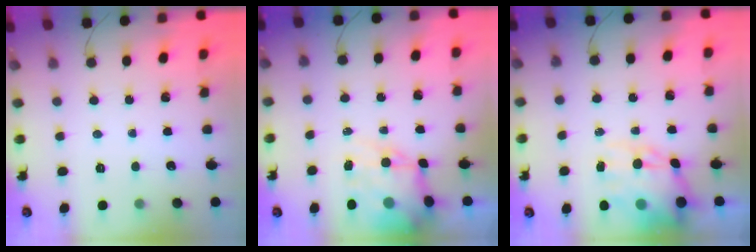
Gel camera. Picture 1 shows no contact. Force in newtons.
{"total": 12.2, "press": 11.9, "slide": 2.8}
{"total": 13.2, "press": 12.8, "slide": 3.3}